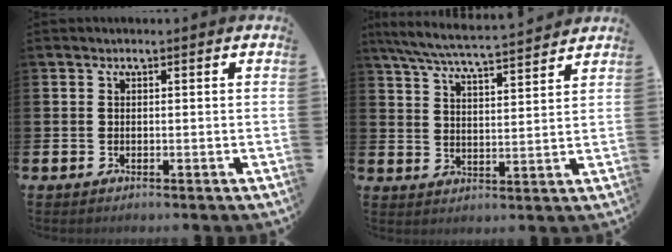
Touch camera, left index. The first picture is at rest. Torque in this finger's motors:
{"motor_torque": [0.95, -1.19, 0.37, 0.11]}